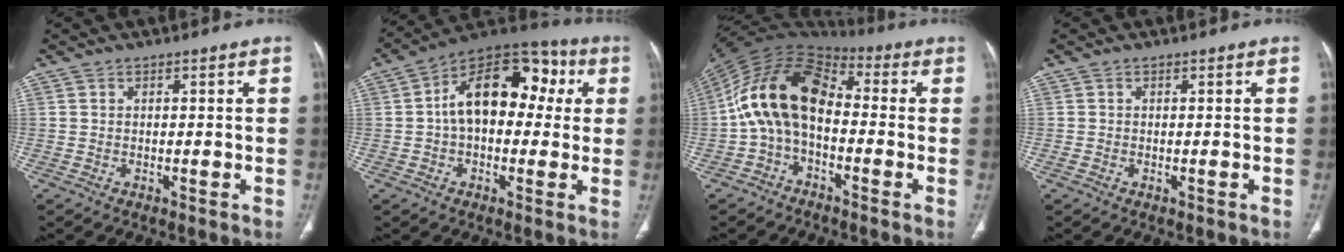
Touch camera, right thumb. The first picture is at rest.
{"total": 17.5, "force": [2.4, 11.1, 13.3], "torque": [-0.165, 0.047, 0.025]}
{"total": 14.8, "force": [-1.3, 9.2, 11.5], "torque": [-0.202, 0.056, -0.037]}
{"total": 0.8, "force": [-0.3, 0.5, 0.5], "torque": [-0.011, 0.005, -0.001]}